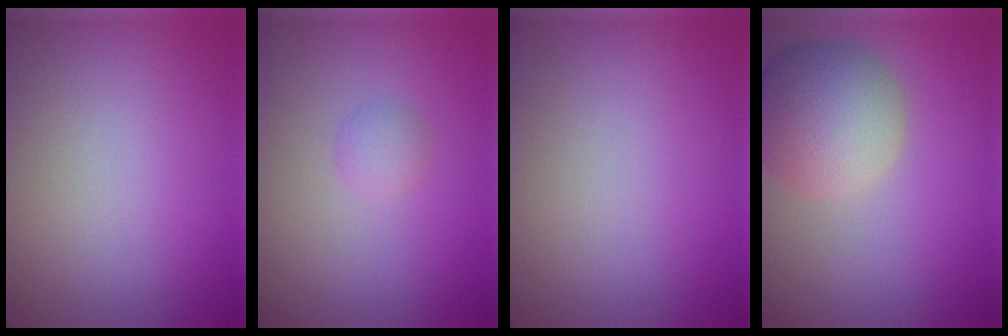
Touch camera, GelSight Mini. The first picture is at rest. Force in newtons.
{"total": 1.2, "press": 1.2, "slide": 0.0}
{"total": 0.0}
{"total": 7.0, "press": 7.0, "slide": 0.3}